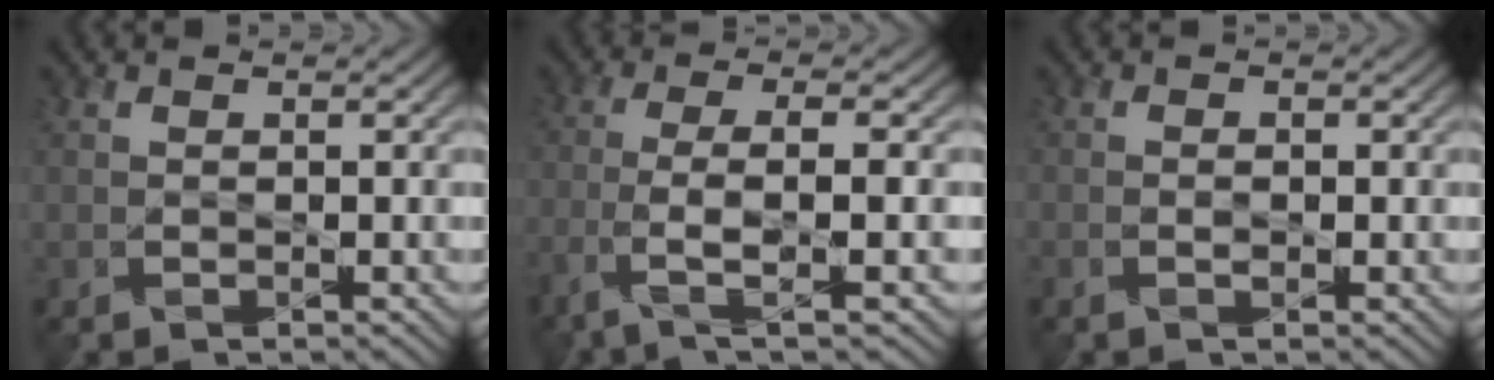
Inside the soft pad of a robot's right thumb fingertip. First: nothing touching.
{"total": 6.2, "force": [-2.4, 1.2, 5.5], "torque": [-0.104, 0.003, -0.059]}
{"total": 1.2, "force": [-0.4, 0.5, 1.0], "torque": [-0.018, 0.001, -0.007]}